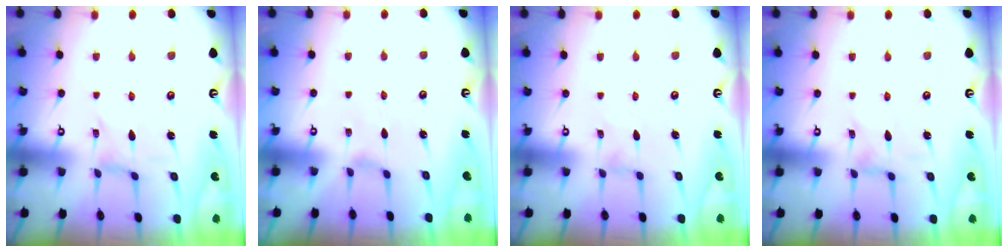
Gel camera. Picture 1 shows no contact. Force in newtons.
{"total": 0.0}
{"total": 0.0}
{"total": 0.0}